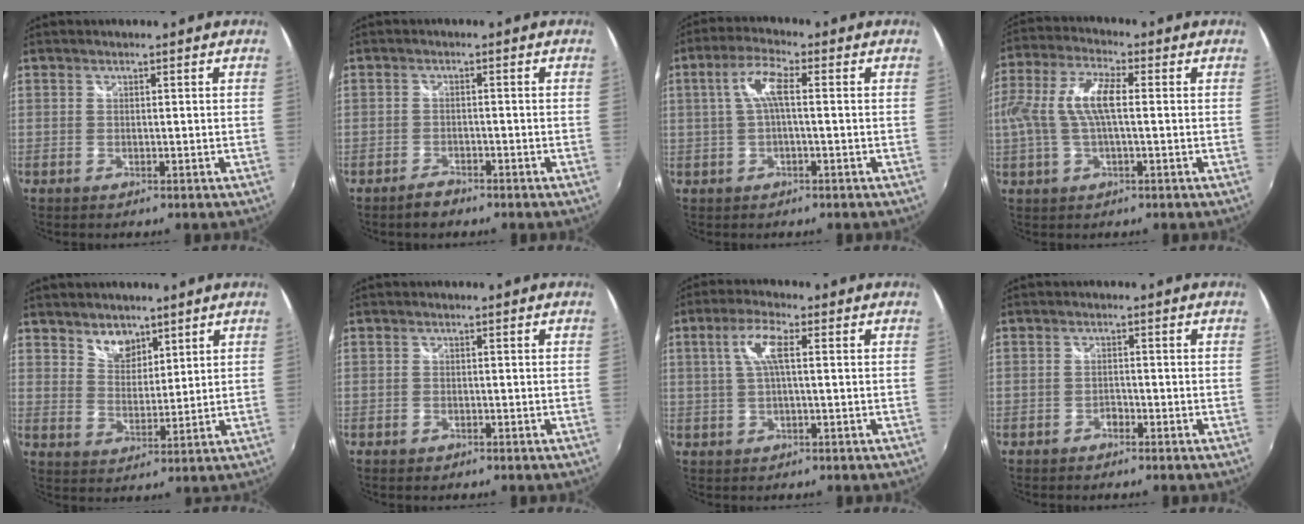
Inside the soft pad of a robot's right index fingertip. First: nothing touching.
{"total": 1.8, "force": [-1.5, 0.9, 0.4], "torque": [-0.009, 0.000, -0.025]}
{"total": 5.6, "force": [0.4, 1.1, 5.5], "torque": [-0.109, 0.011, 0.010]}
{"total": 10.2, "force": [0.2, 3.2, 9.6], "torque": [-0.198, 0.009, 0.007]}
{"total": 5.6, "force": [4.2, 3.3, 1.7], "torque": [-0.017, 0.006, 0.077]}
{"total": 1.2, "force": [-0.7, 1.0, 0.3], "torque": [-0.009, 0.000, -0.009]}
{"total": 5.6, "force": [1.1, 1.0, 5.4], "torque": [-0.105, 0.007, 0.023]}
{"total": 1.3, "force": [-1.1, 0.7, 0.3], "torque": [-0.007, -0.001, -0.018]}